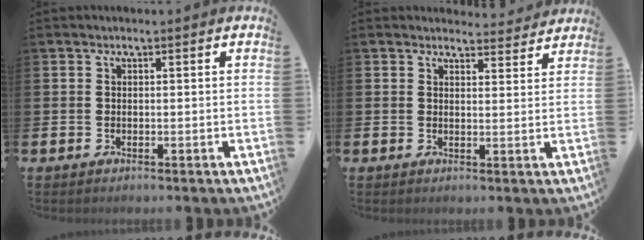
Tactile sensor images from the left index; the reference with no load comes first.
{"total": 3.1, "force": [3.0, 0.7, -0.1], "torque": [0.009, -0.021, 0.052]}